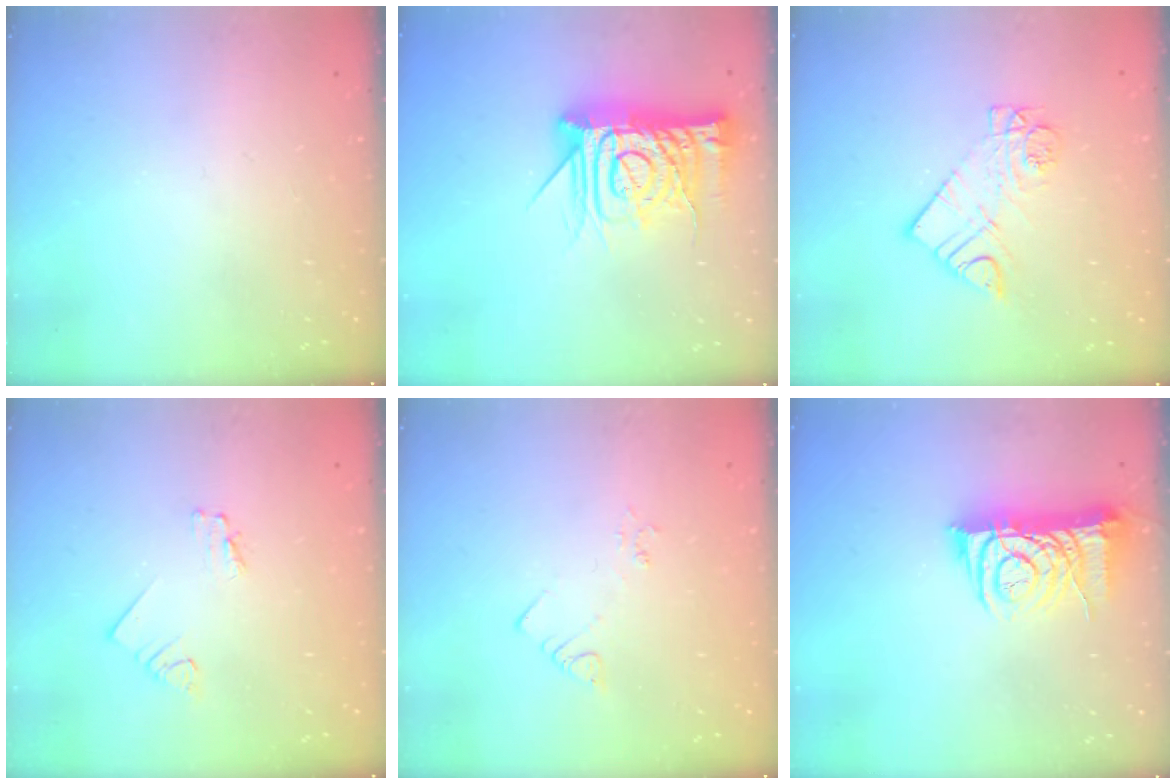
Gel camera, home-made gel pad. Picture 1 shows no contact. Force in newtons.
{"total": 17.6, "press": 17.5, "slide": 1.7}
{"total": 9.9, "press": 9.9, "slide": 0.7}
{"total": 1.7, "press": 1.7, "slide": 0.3}
{"total": 2.4, "press": 2.4, "slide": 0.4}
{"total": 9.5, "press": 9.4, "slide": 1.1}